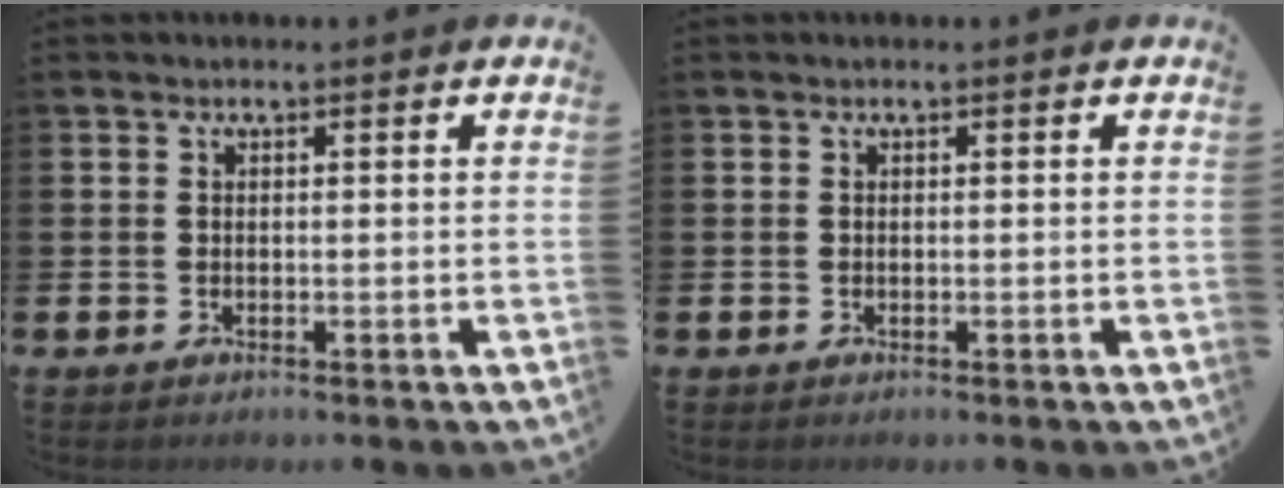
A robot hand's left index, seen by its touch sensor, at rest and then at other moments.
{"total": 0.0}